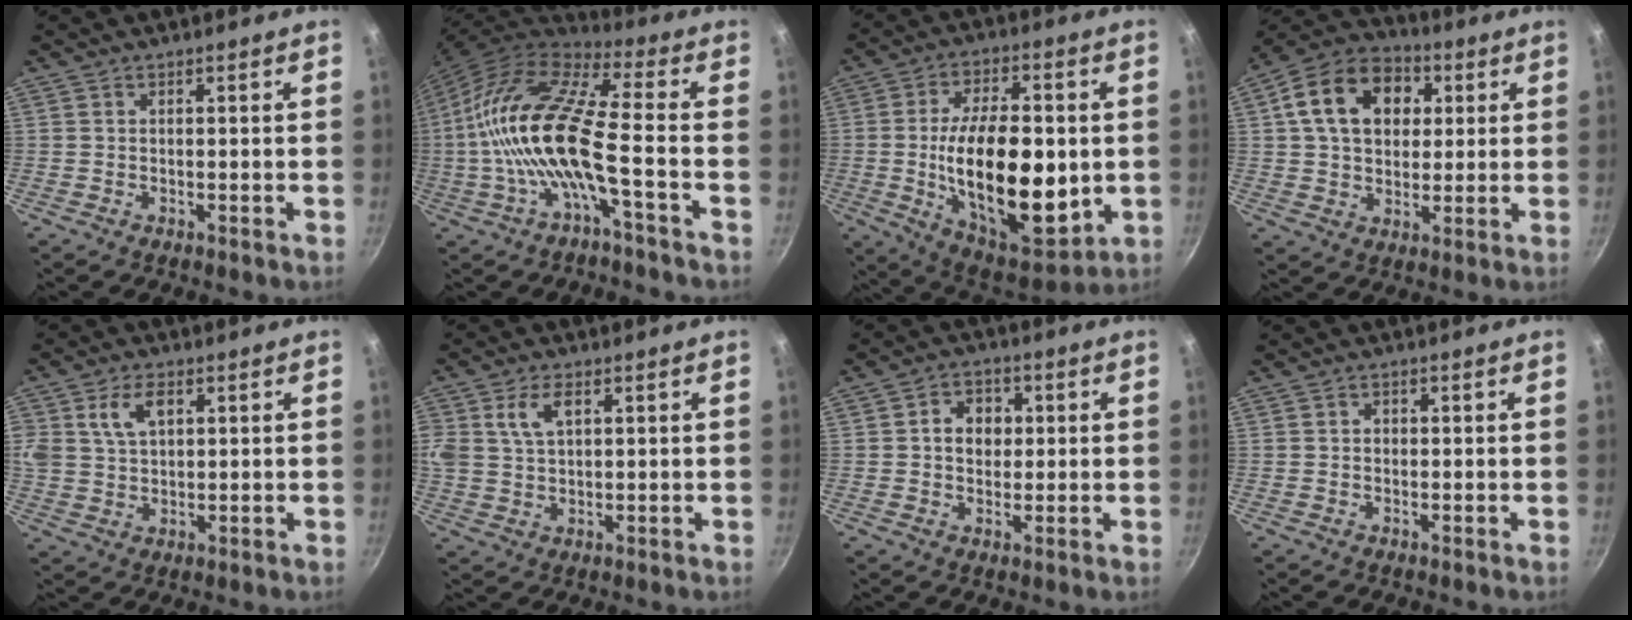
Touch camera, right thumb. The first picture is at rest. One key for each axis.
{"total": 18.1, "fx": -3.1, "fy": 5.0, "fz": 17.1, "tx": -0.335, "ty": 0.039, "tz": -0.076}
{"total": 24.4, "fx": -1.4, "fy": 12.3, "fz": 21.1, "tx": -0.325, "ty": -0.009, "tz": -0.013}
{"total": 16.4, "fx": 4.4, "fy": 12.0, "fz": 10.4, "tx": -0.153, "ty": 0.018, "tz": 0.061}
{"total": 8.2, "fx": 3.0, "fy": 5.4, "fz": 5.4, "tx": -0.090, "ty": 0.004, "tz": 0.055}
{"total": 8.1, "fx": 2.9, "fy": 5.1, "fz": 5.5, "tx": -0.097, "ty": 0.009, "tz": 0.054}
{"total": 6.2, "fx": 0.8, "fy": 5.1, "fz": 3.4, "tx": -0.026, "ty": 0.007, "tz": 0.006}
{"total": 1.0, "fx": 0.0, "fy": 0.9, "fz": 0.4, "tx": -0.005, "ty": 0.004, "tz": 0.000}